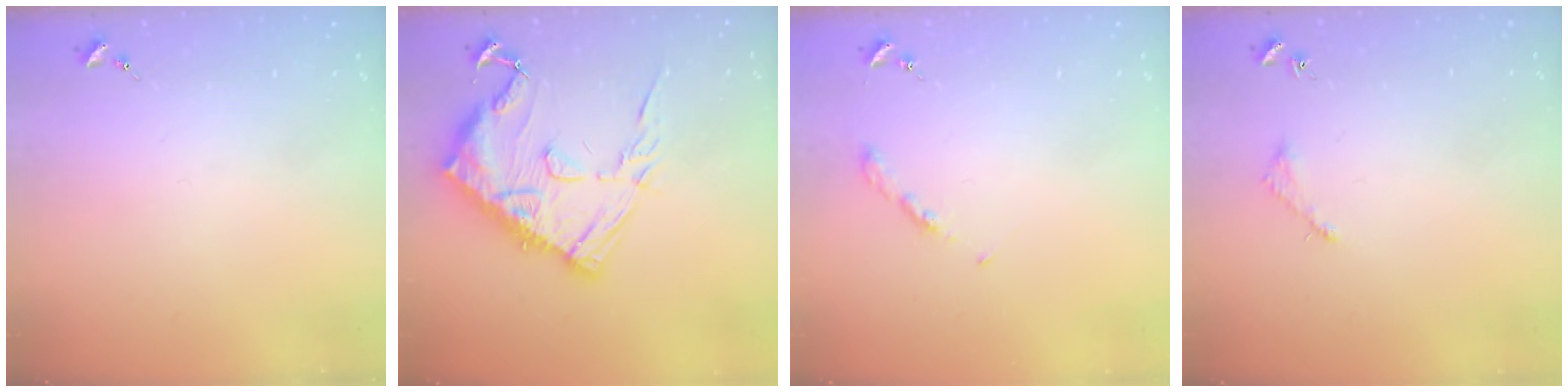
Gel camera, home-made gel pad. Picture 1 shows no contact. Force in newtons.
{"total": 18.7, "press": 18.6, "slide": 1.2}
{"total": 3.5, "press": 3.5, "slide": 0.4}
{"total": 3.0, "press": 3.0, "slide": 0.4}